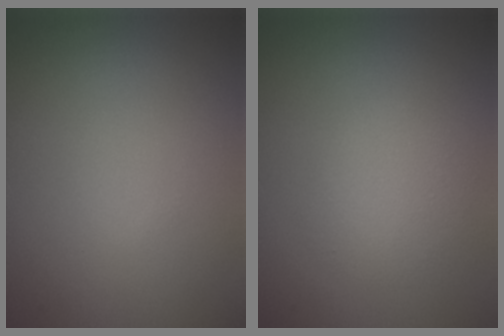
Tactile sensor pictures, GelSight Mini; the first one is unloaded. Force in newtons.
{"total": 2.3, "press": 2.3, "slide": 0.1}